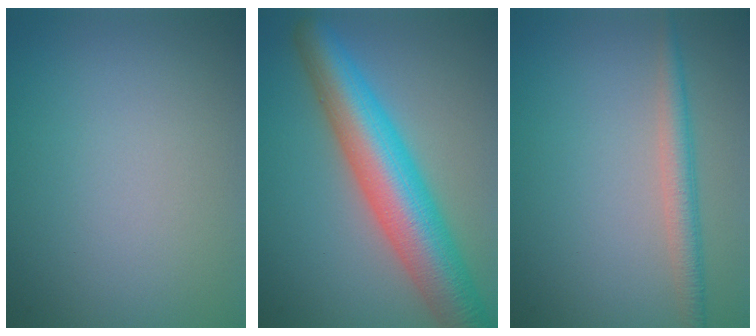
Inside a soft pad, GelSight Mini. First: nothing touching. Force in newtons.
{"total": 9.3, "press": 9.3, "slide": 0.4}
{"total": 2.4, "press": 2.4, "slide": 0.1}